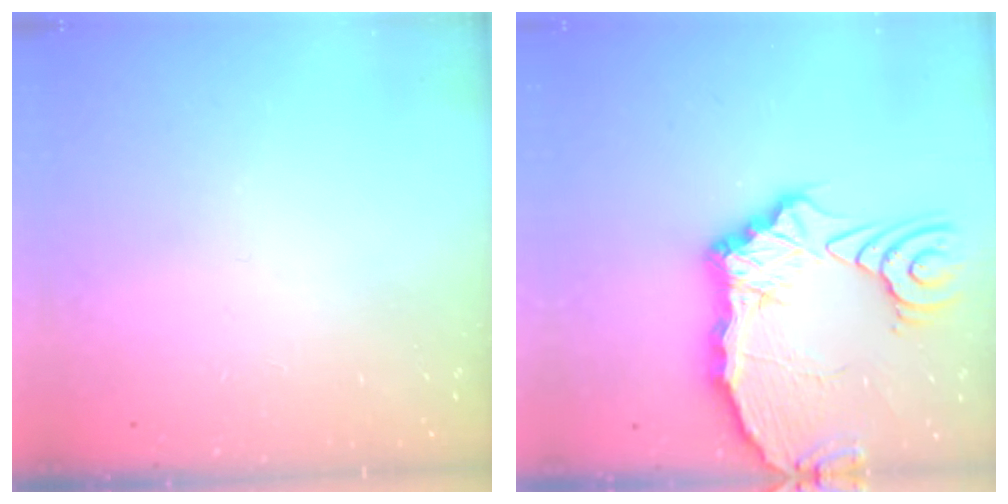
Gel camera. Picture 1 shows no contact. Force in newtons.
{"total": 17.0, "press": 16.9, "slide": 2.1}